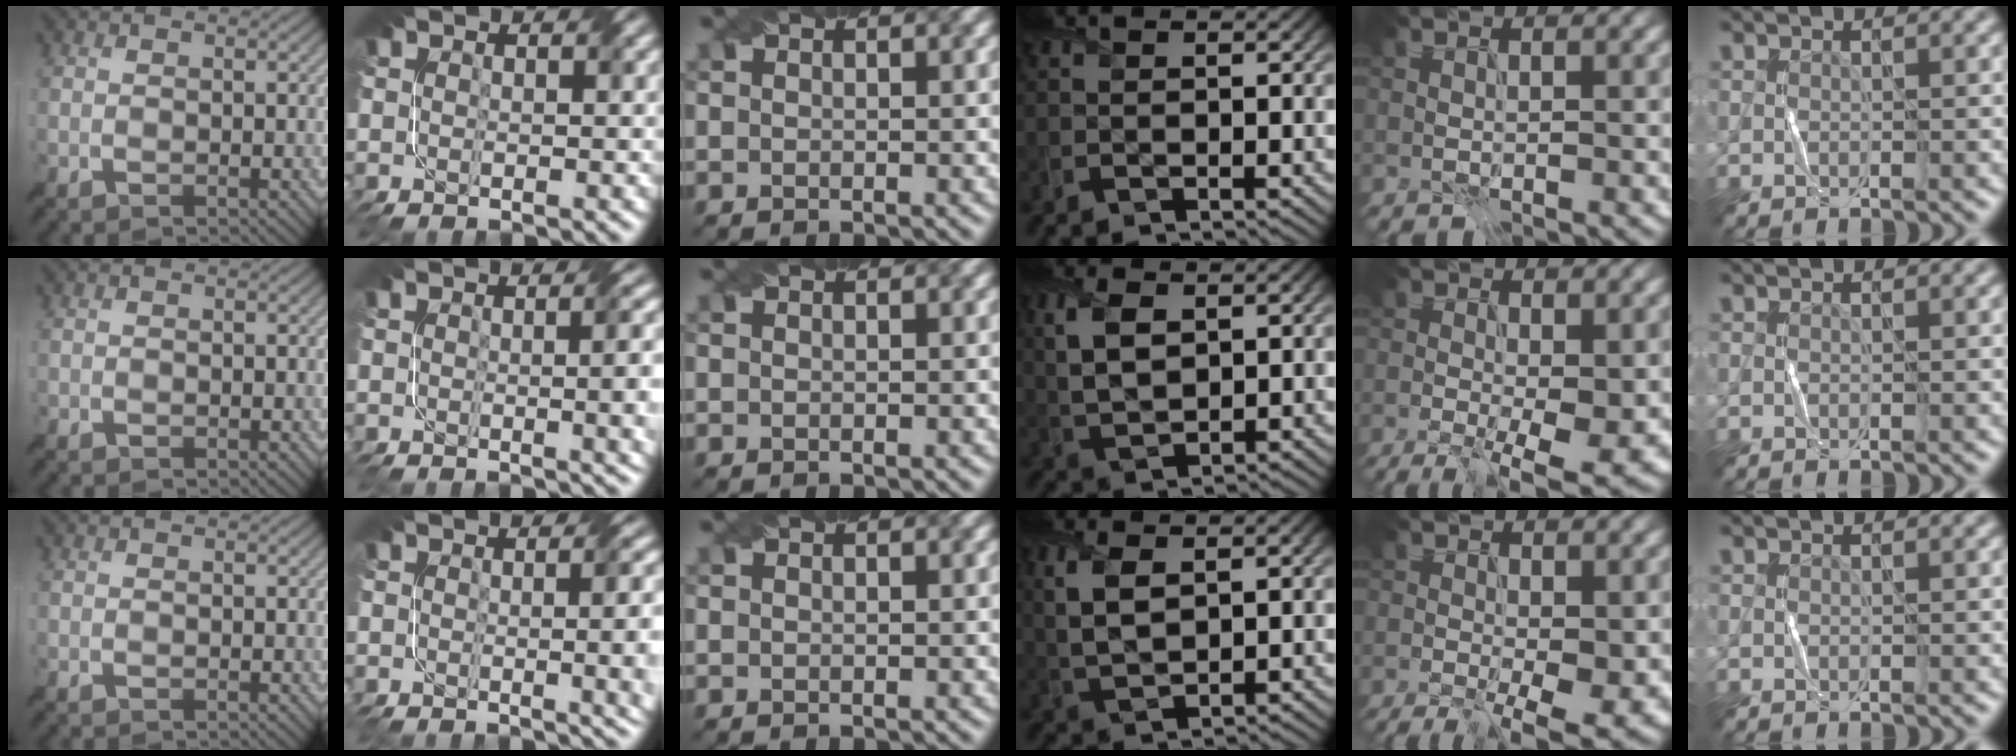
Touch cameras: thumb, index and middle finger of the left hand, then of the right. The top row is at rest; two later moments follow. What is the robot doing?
{"motion": "fold", "object": "bubble wrap"}